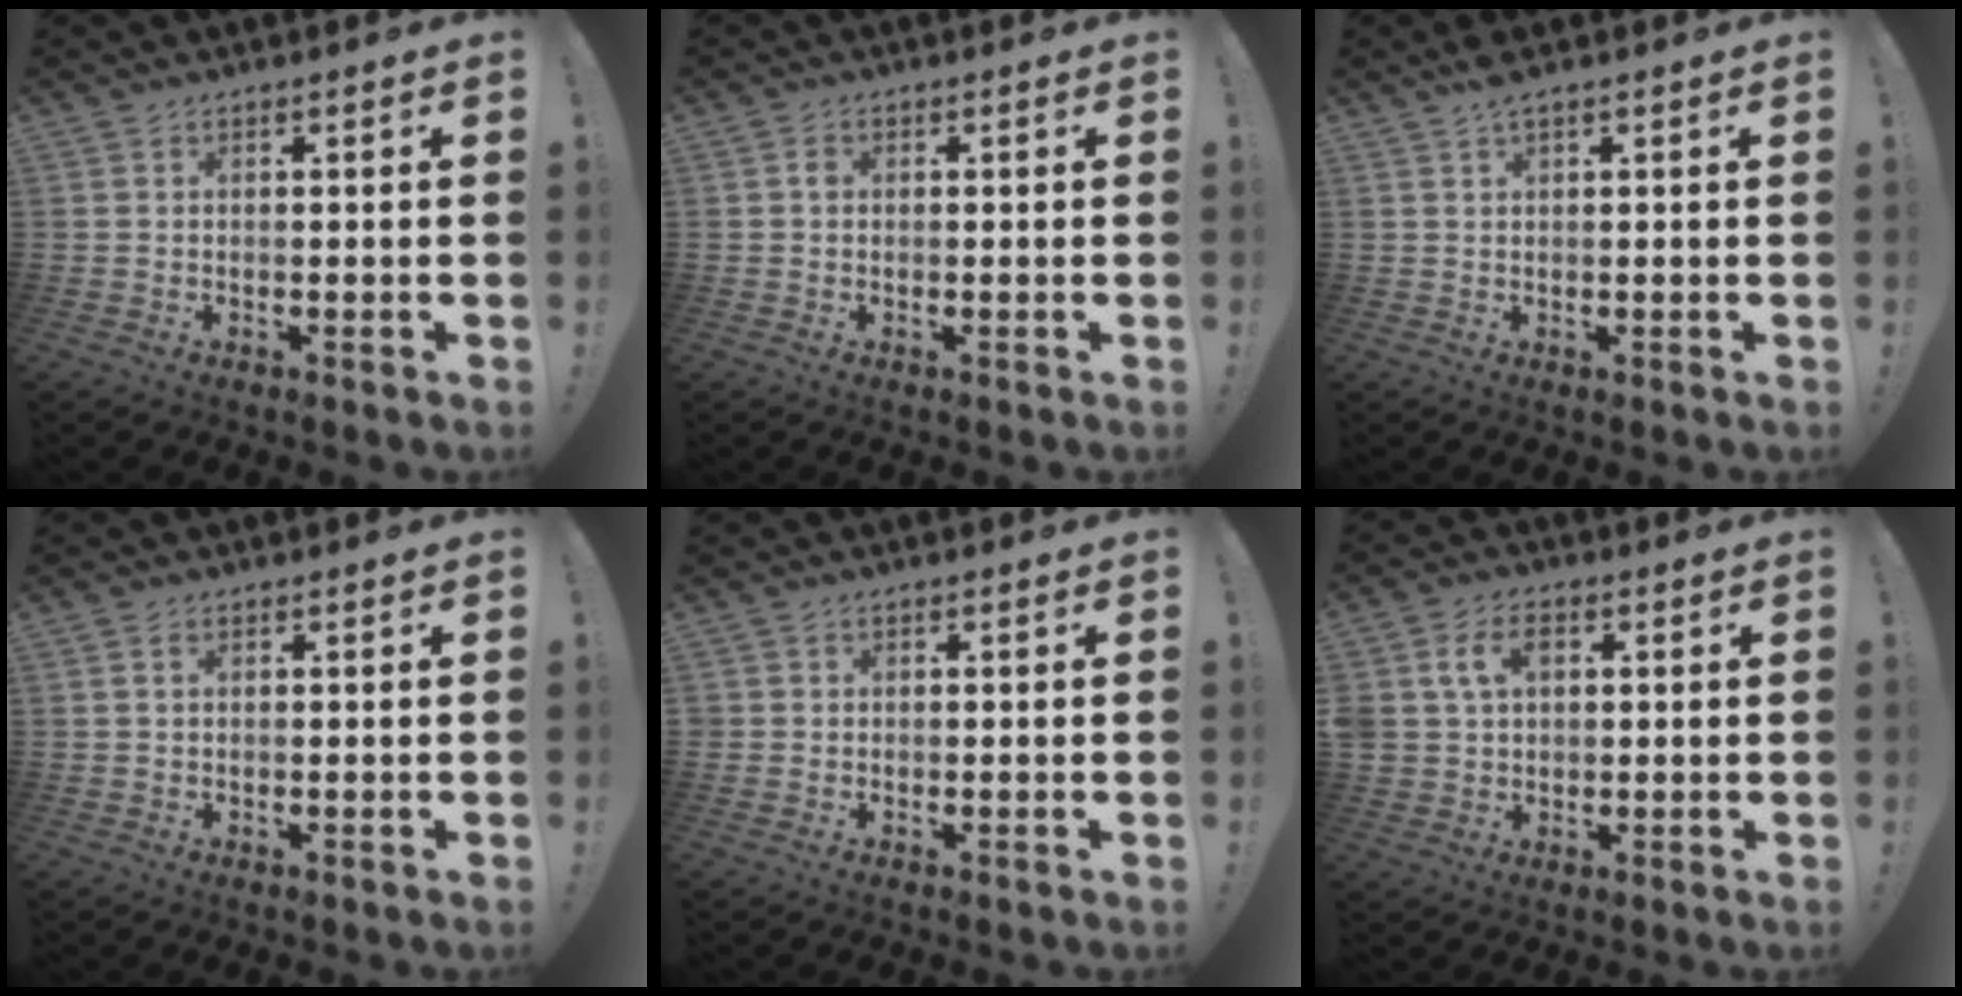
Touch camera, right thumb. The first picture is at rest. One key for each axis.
{"total": 1.3, "fx": -0.1, "fy": 1.1, "fz": 0.7, "tx": -0.008, "ty": 0.003, "tz": -0.002}
{"total": 2.6, "fx": 2.0, "fy": 0.3, "fz": 1.7, "tx": -0.037, "ty": -0.008, "tz": 0.035}
{"total": 1.0, "fx": 0.3, "fy": 0.7, "fz": 0.6, "tx": -0.015, "ty": 0.005, "tz": 0.006}
{"total": 0.9, "fx": 0.0, "fy": 0.9, "fz": 0.0, "tx": -0.005, "ty": 0.005, "tz": 0.001}
{"total": 8.5, "fx": 2.7, "fy": 6.5, "fz": 4.8, "tx": -0.092, "ty": 0.007, "tz": 0.053}